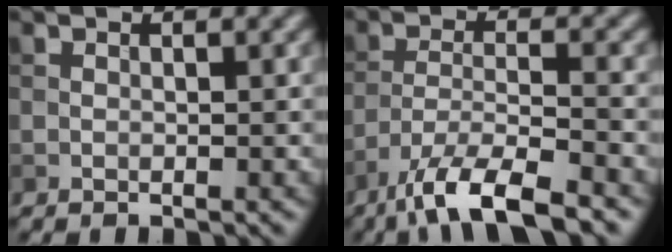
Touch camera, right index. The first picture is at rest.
{"total": 7.6, "force": [-5.5, 1.6, 5.0], "torque": [-0.087, -0.006, -0.103]}